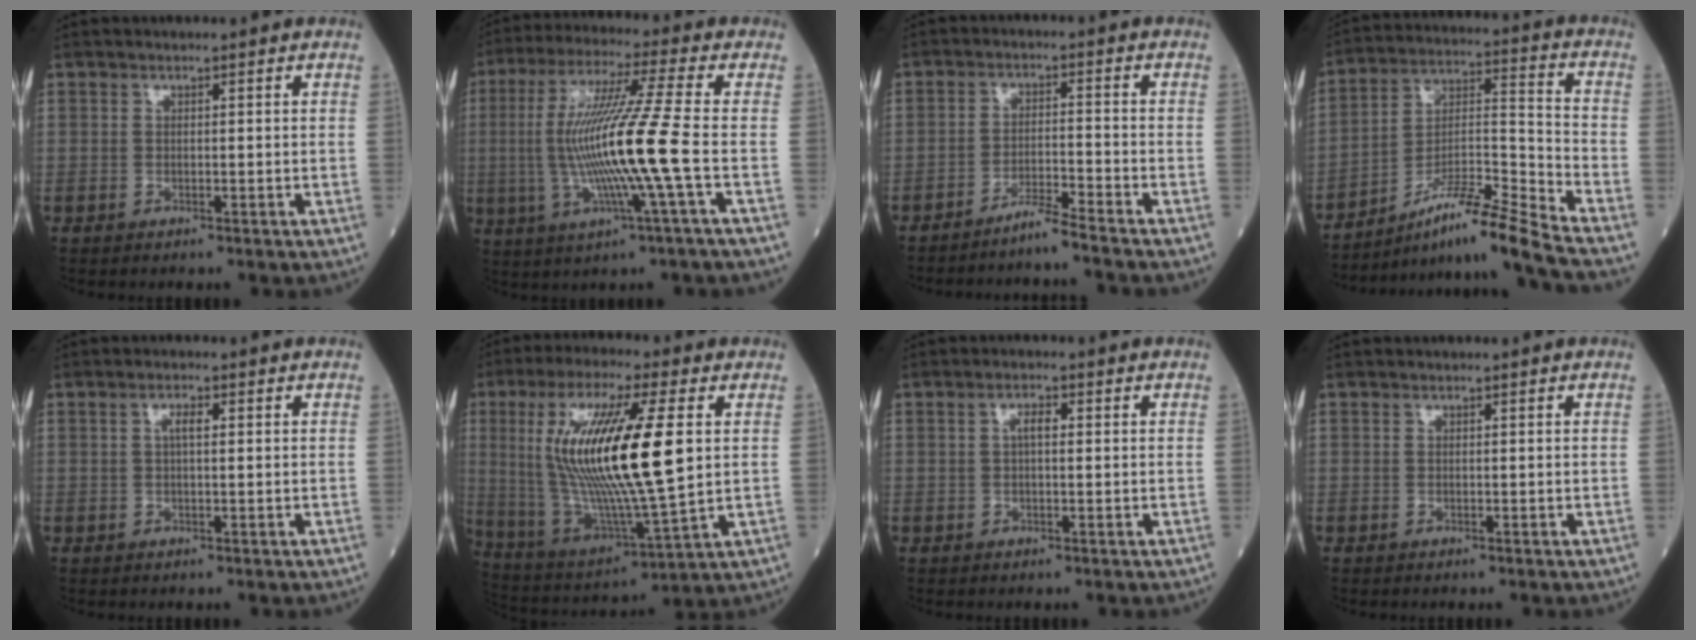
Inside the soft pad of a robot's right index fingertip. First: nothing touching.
{"total": 14.5, "force": [-1.8, -1.6, 14.3], "torque": [-0.288, -0.003, -0.039]}
{"total": 4.1, "force": [-3.7, -1.2, 1.3], "torque": [-0.025, -0.016, -0.072]}
{"total": 13.9, "force": [-11.5, -2.2, 7.5], "torque": [-0.132, 0.006, -0.200]}
{"total": 1.8, "force": [0.4, 0.4, 1.7], "torque": [-0.034, 0.003, 0.006]}
{"total": 21.3, "force": [3.7, 2.7, 20.8], "torque": [-0.416, -0.005, 0.066]}
{"total": 2.0, "force": [0.3, 0.6, 1.8], "torque": [-0.036, 0.005, 0.005]}
{"total": 0.0}